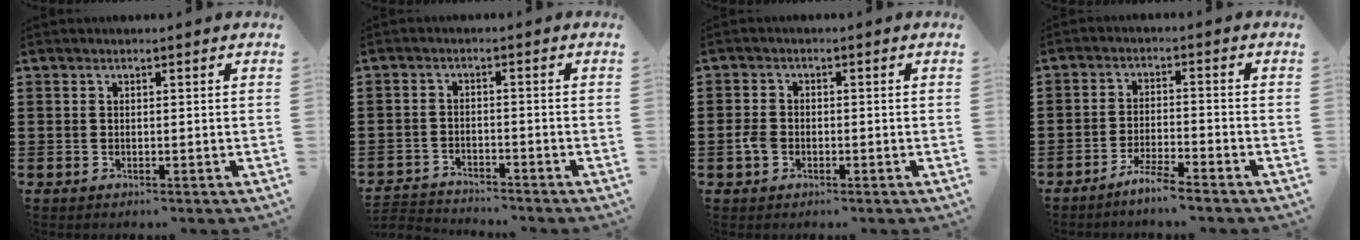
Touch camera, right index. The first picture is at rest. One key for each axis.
{"total": 2.5, "fx": -2.5, "fy": 0.2, "fz": -0.2, "tx": -0.006, "ty": -0.003, "tz": -0.055}
{"total": 2.5, "fx": -0.8, "fy": 1.9, "fz": 1.5, "tx": -0.043, "ty": -0.003, "tz": -0.020}
{"total": 4.0, "fx": -3.7, "fy": -0.3, "fz": 1.6, "tx": -0.036, "ty": -0.001, "tz": -0.073}